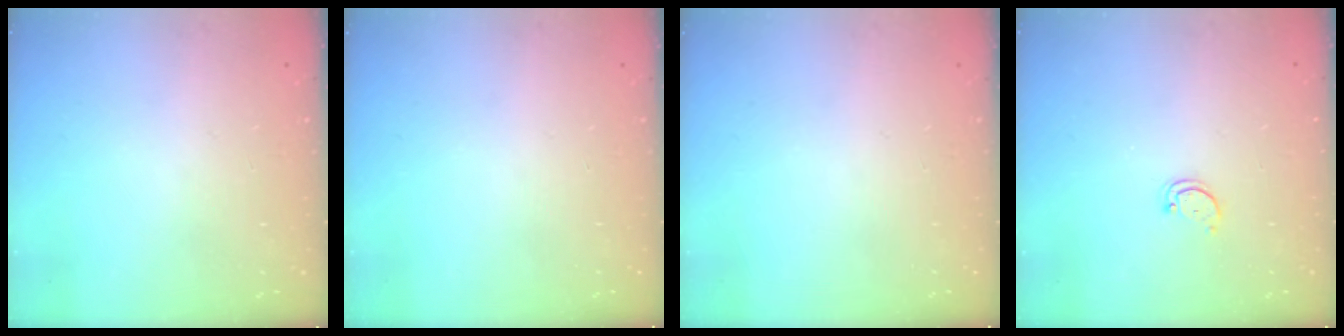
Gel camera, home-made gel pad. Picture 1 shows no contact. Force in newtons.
{"total": 0.0}
{"total": 0.0}
{"total": 2.8, "press": 2.7, "slide": 0.3}